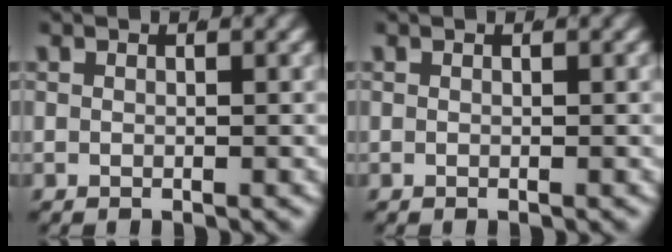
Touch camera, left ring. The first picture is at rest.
{"total": 0.0}